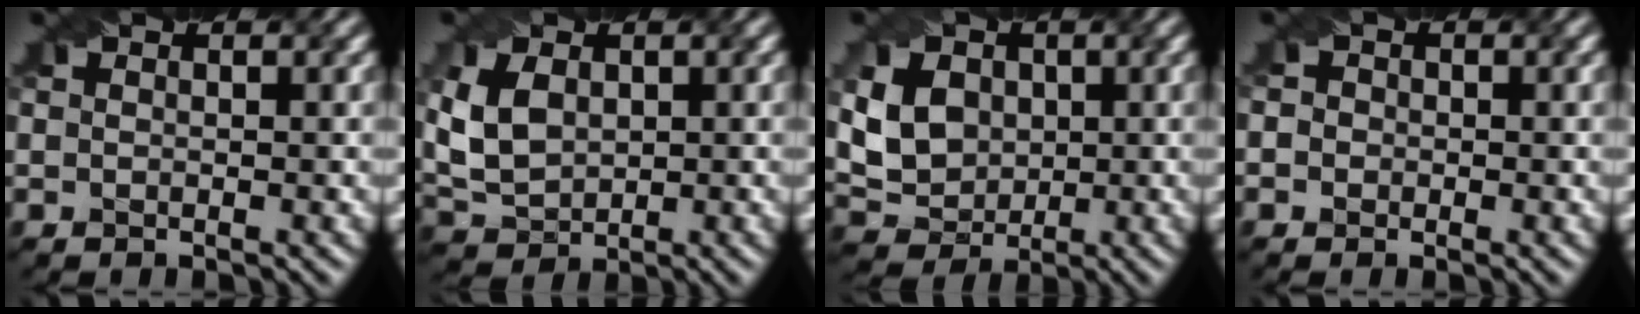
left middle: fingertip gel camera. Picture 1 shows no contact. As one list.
[{"total": 4.7, "force": [0.5, 3.3, 3.3], "torque": [-0.082, 0.005, 0.014]}, {"total": 6.5, "force": [1.4, 5.1, 3.7], "torque": [-0.090, 0.018, 0.020]}, {"total": 2.2, "force": [0.4, 1.9, 1.0], "torque": [-0.004, 0.021, -0.016]}]